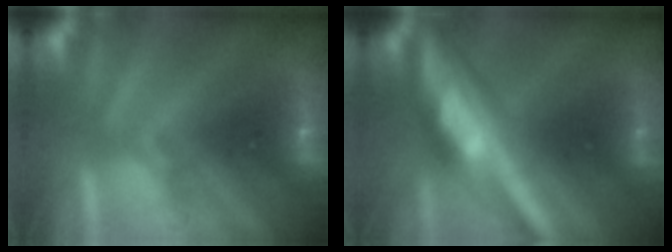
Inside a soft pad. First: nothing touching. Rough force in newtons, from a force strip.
{"total": 7.0}